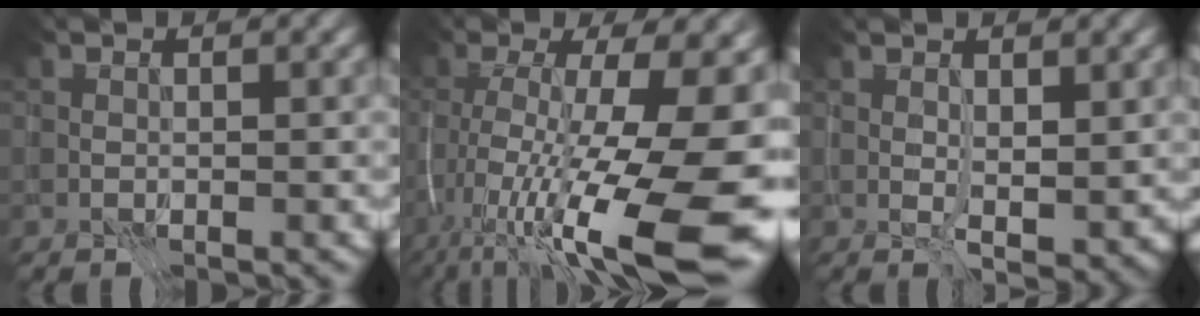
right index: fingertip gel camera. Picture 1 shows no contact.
{"total": 17.3, "force": [-6.8, 4.5, 15.2], "torque": [-0.253, 0.005, -0.112]}
{"total": 2.5, "force": [0.8, 0.8, 2.2], "torque": [-0.038, -0.003, 0.023]}